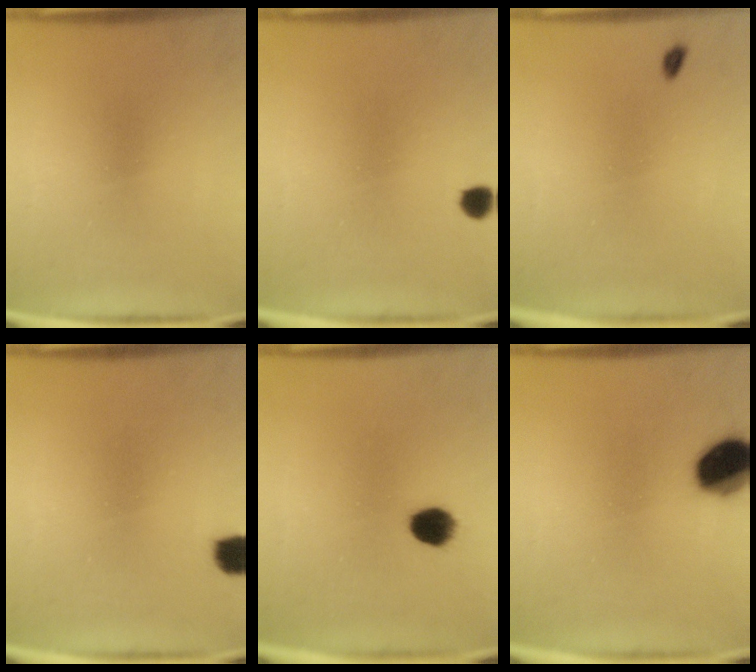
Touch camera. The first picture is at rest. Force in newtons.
{"total": 2.1}
{"total": 1.1}
{"total": 3.5}
{"total": 5.1}
{"total": 10.9}